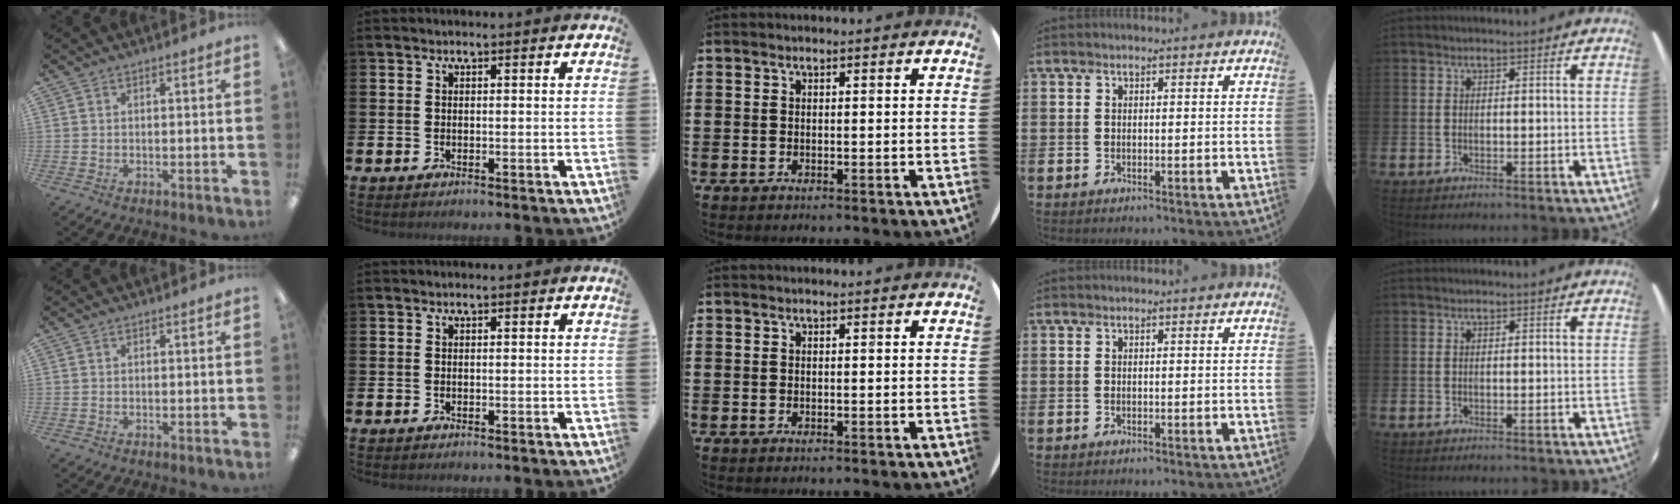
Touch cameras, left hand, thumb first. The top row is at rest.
{}